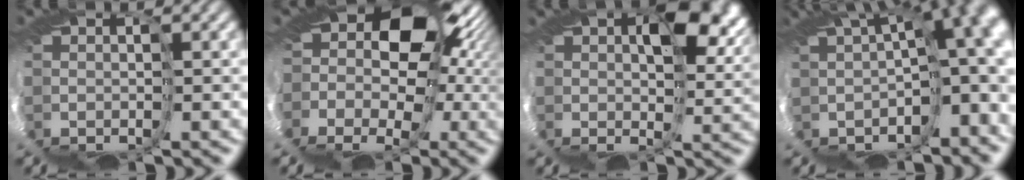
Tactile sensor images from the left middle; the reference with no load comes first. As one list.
[{"total": 10.7, "force": [1.7, 7.3, 7.7], "torque": [-0.132, -0.003, 0.033]}, {"total": 9.2, "force": [4.7, 3.1, 7.2], "torque": [-0.128, -0.008, 0.087]}, {"total": 10.8, "force": [-0.4, 3.2, 10.3], "torque": [-0.126, -0.030, 0.041]}]